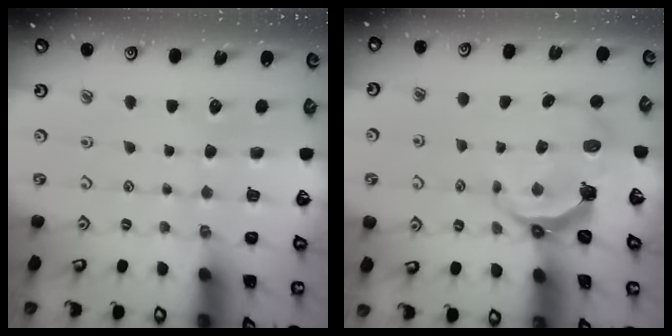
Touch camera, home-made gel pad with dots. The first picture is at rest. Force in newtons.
{"total": 7.3, "press": 5.5, "slide": 4.8}